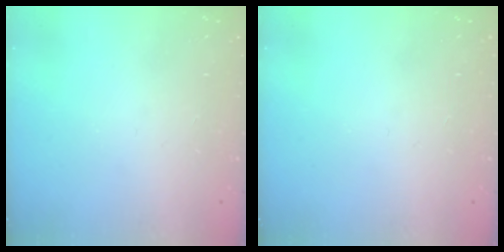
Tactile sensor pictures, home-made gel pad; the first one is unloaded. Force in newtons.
{"total": 0.0}